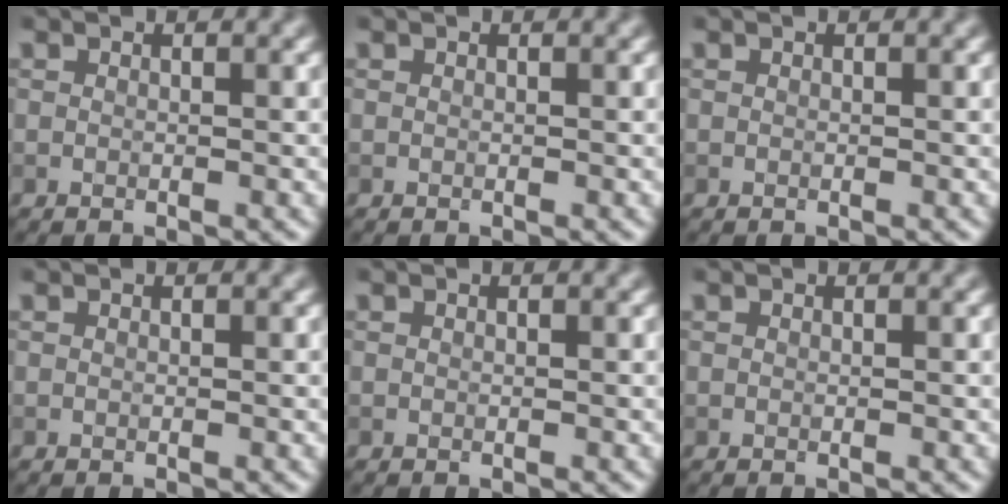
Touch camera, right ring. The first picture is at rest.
{"total": 0.0}
{"total": 0.0}
{"total": 0.0}
{"total": 0.0}
{"total": 0.0}